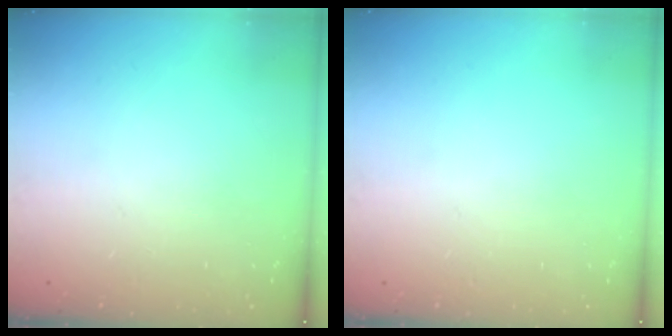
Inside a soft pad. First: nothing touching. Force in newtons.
{"total": 0.0}